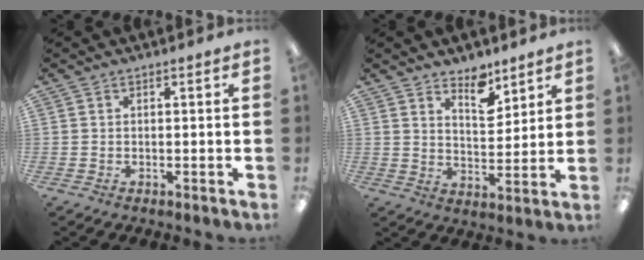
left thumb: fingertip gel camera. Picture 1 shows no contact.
{"total": 7.7, "force": [6.0, 3.5, 3.4], "torque": [-0.028, -0.042, 0.102]}